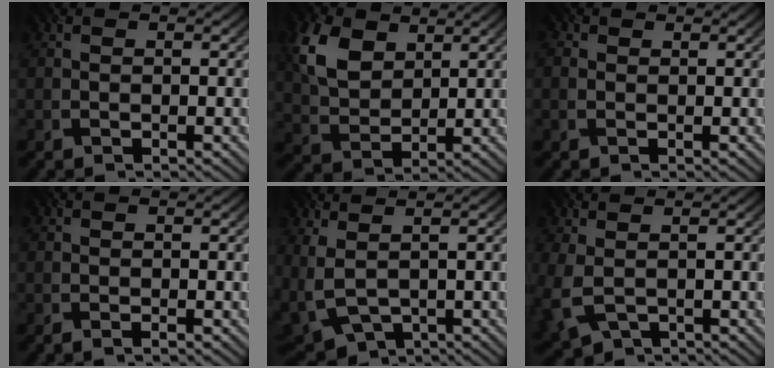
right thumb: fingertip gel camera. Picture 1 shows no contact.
{"total": 8.1, "force": [3.7, 5.1, 5.1], "torque": [-0.133, 0.003, 0.075]}
{"total": 0.9, "force": [0.4, 0.7, 0.4], "torque": [-0.009, 0.000, 0.007]}
{"total": 0.8, "force": [-0.3, 0.0, 0.7], "torque": [-0.014, -0.003, -0.007]}
{"total": 6.5, "force": [1.6, 3.3, 5.3], "torque": [-0.149, -0.014, 0.050]}
{"total": 4.9, "force": [0.0, 2.8, 4.0], "torque": [-0.114, -0.014, 0.008]}